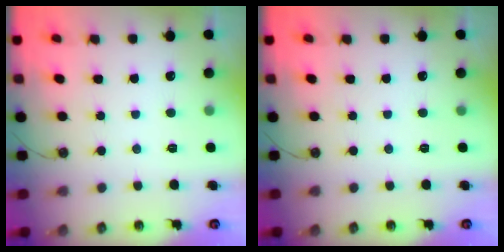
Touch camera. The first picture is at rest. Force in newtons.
{"total": 0.0}